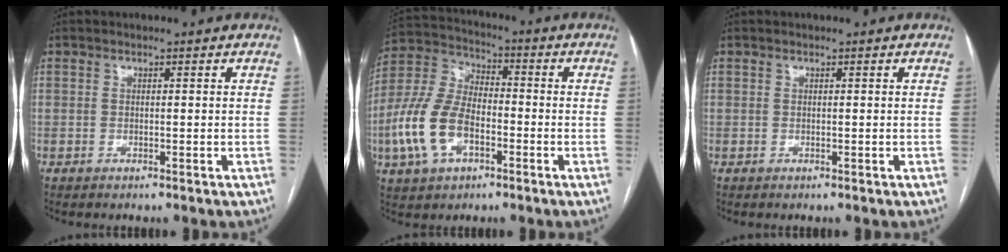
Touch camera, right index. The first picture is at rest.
{"total": 12.9, "force": [-4.3, 7.1, 9.9], "torque": [-0.237, 0.014, -0.081]}
{"total": 0.0}